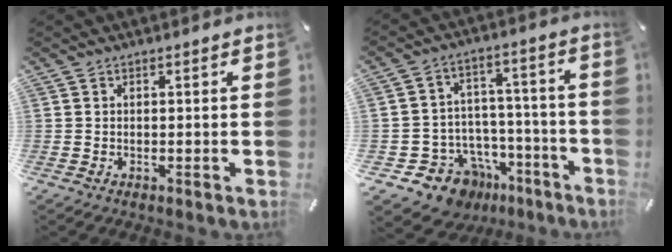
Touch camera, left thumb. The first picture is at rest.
{"total": 13.0, "force": [-8.6, 8.8, 4.1], "torque": [-0.068, 0.056, -0.141]}